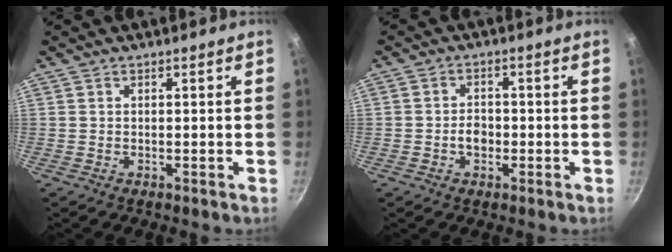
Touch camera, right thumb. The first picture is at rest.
{"total": 3.5, "force": [-1.0, 2.6, 2.1], "torque": [-0.020, 0.013, -0.017]}